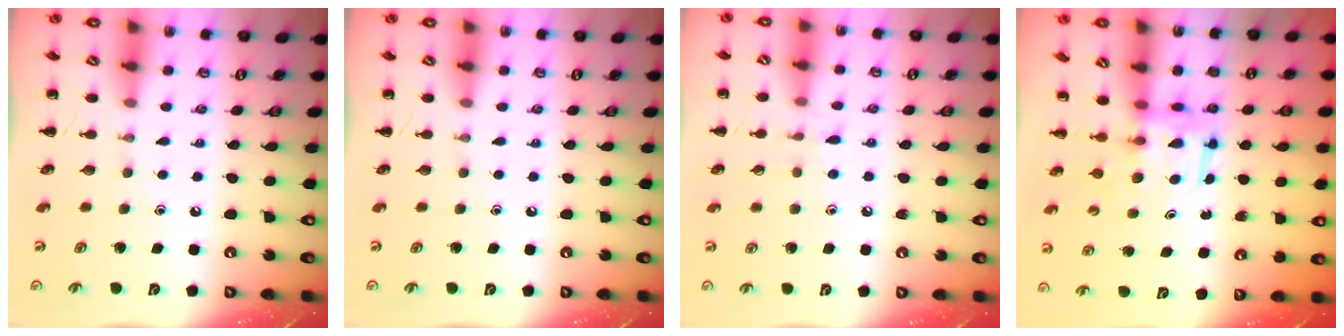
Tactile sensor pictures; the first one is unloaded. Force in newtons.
{"total": 0.0}
{"total": 5.9, "press": 5.4, "slide": 2.3}
{"total": 3.2, "press": 3.2, "slide": 0.2}